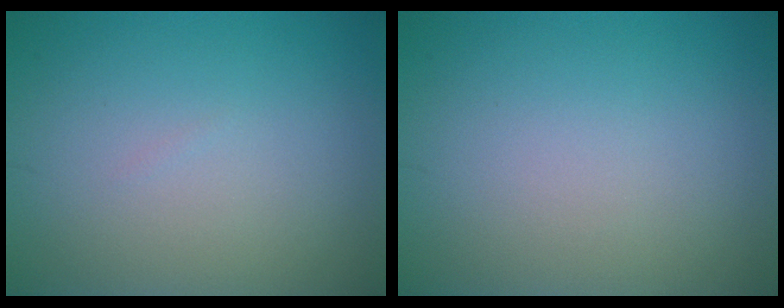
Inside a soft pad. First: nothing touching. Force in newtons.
{"total": 0.0}